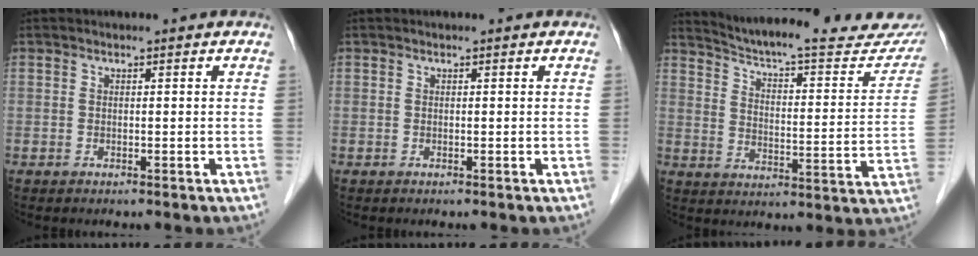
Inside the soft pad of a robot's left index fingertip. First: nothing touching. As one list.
[{"total": 0.0}, {"total": 24.3, "force": [22.6, 3.4, 8.3], "torque": [-0.118, -0.059, 0.287]}]